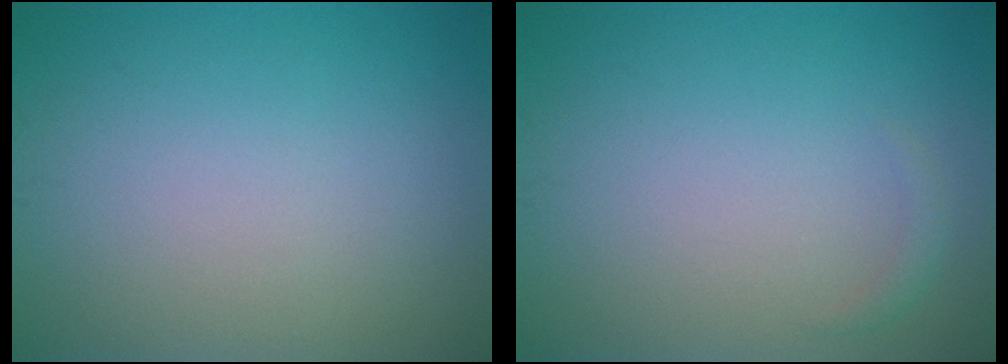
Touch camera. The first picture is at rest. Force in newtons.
{"total": 0.7, "press": 0.7, "slide": 0.1}